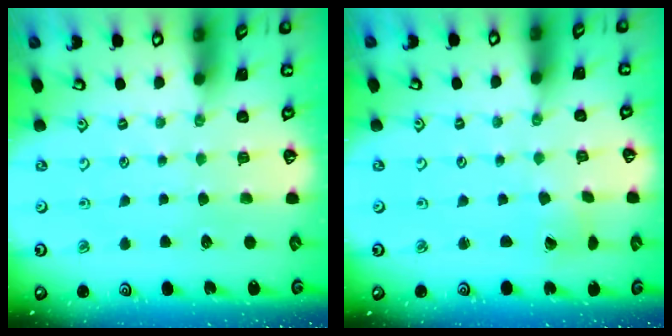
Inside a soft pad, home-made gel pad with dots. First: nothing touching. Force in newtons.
{"total": 2.4, "press": 2.4, "slide": 0.3}